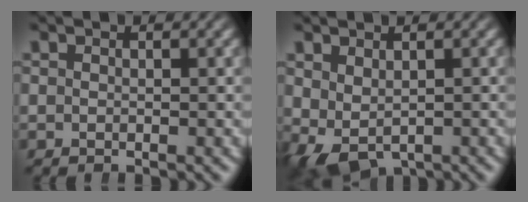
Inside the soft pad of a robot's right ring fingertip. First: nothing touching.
{"total": 5.1, "force": [-2.4, 3.8, 2.3], "torque": [-0.075, -0.037, -0.015]}